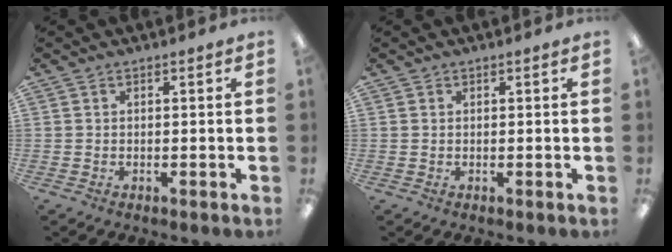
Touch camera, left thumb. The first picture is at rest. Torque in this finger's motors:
{"motor_torque": [-0.04, 0.10, 0.24, 0.04, 0.00]}